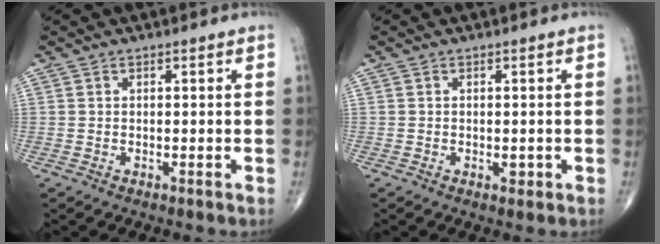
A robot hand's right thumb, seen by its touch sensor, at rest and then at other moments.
{"total": 1.1, "force": [-0.3, 0.7, 0.8], "torque": [-0.006, -0.002, -0.005]}